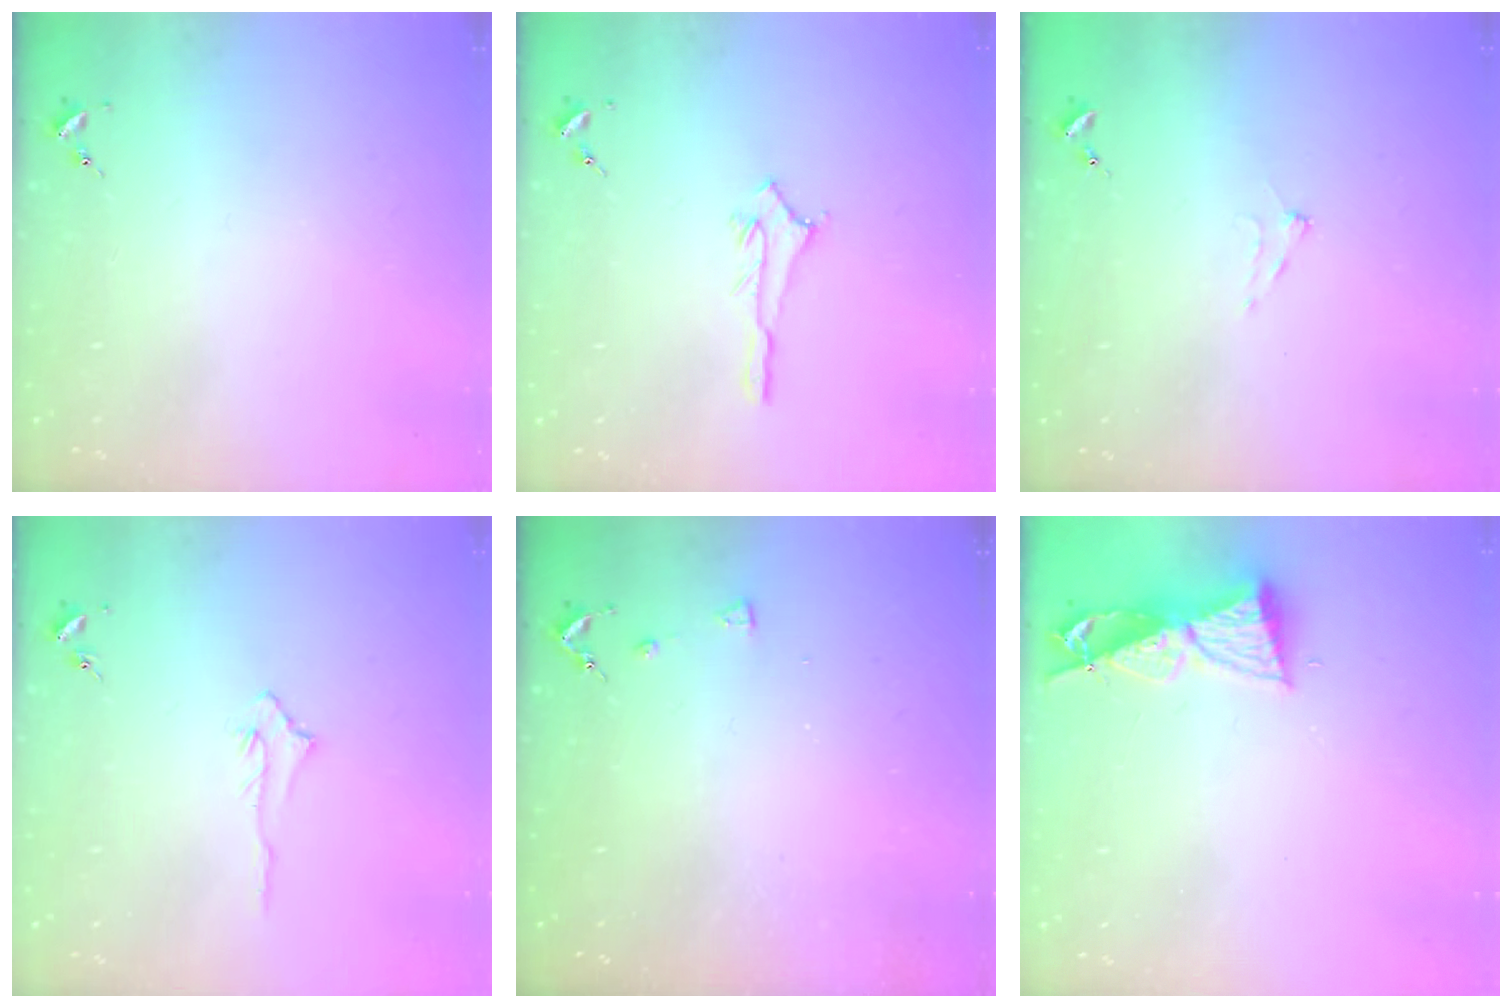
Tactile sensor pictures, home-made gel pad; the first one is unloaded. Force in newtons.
{"total": 2.9, "press": 2.8, "slide": 0.4}
{"total": 6.0, "press": 6.0, "slide": 0.6}
{"total": 3.4, "press": 3.4, "slide": 0.4}
{"total": 3.3, "press": 3.3, "slide": 0.6}
{"total": 8.7, "press": 8.6, "slide": 1.0}